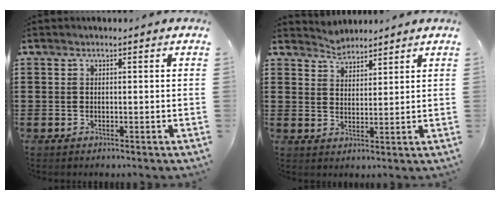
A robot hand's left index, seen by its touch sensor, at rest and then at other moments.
{"total": 2.9, "force": [2.8, 0.6, -0.7], "torque": [0.002, -0.004, 0.053]}